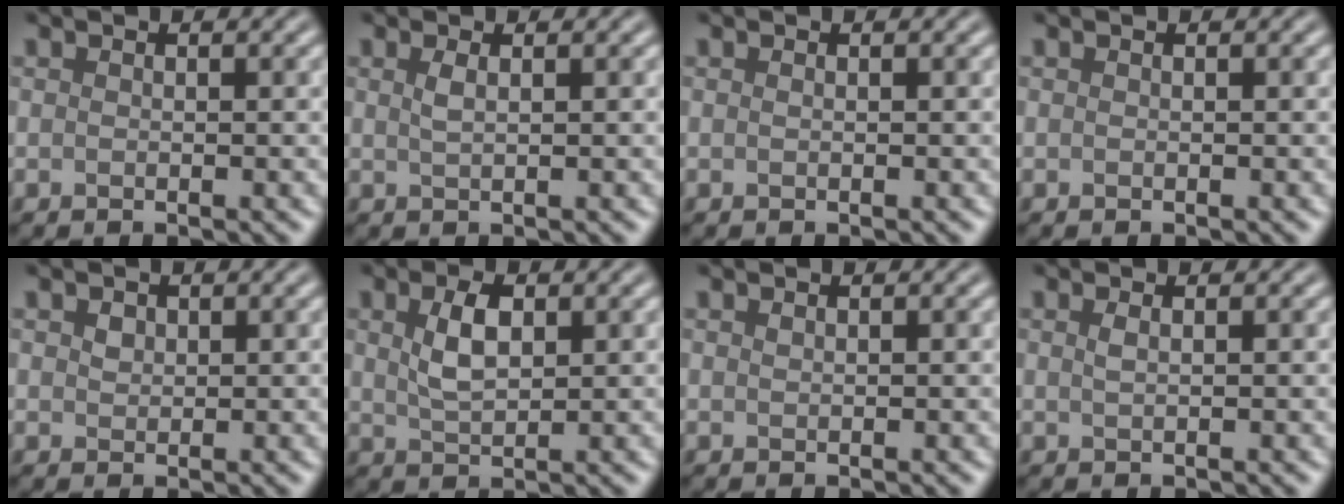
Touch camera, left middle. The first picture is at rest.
{"total": 1.2, "force": [0.5, 0.4, 1.0], "torque": [-0.018, 0.003, 0.008]}
{"total": 0.0}
{"total": 0.0}
{"total": 1.0, "force": [0.5, 0.8, 0.4], "torque": [-0.009, -0.001, 0.009]}
{"total": 3.3, "force": [1.0, 1.7, 2.6], "torque": [-0.058, 0.001, 0.023]}
{"total": 0.0}
{"total": 0.9, "force": [0.4, 0.3, 0.7], "torque": [-0.012, 0.003, 0.006]}